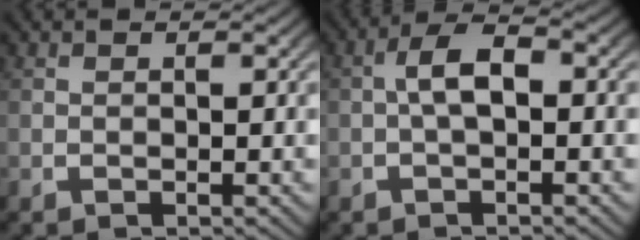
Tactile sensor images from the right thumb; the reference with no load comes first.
{"total": 3.9, "force": [0.0, 2.1, 3.4], "torque": [-0.062, 0.005, -0.004]}